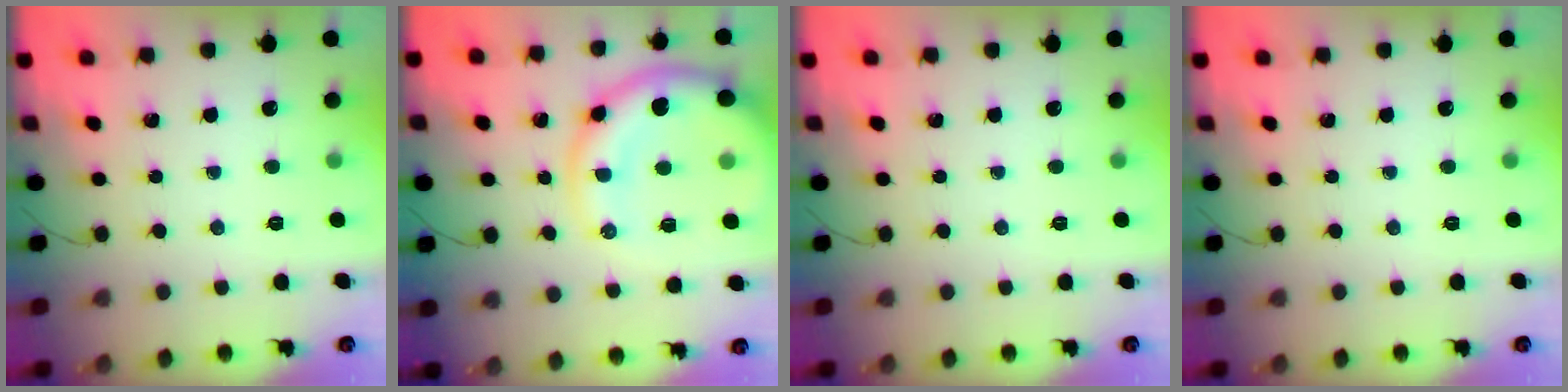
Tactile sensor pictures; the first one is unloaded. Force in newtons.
{"total": 13.7, "press": 13.3, "slide": 3.5}
{"total": 0.0}
{"total": 0.0}